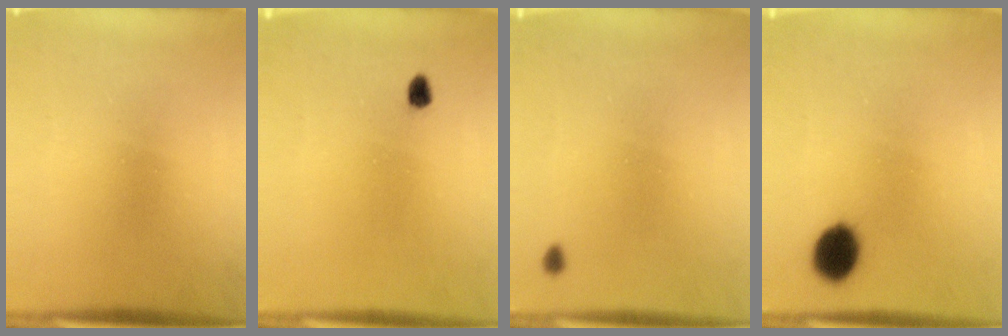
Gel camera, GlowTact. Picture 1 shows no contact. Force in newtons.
{"total": 1.5}
{"total": 0.8}
{"total": 7.2}